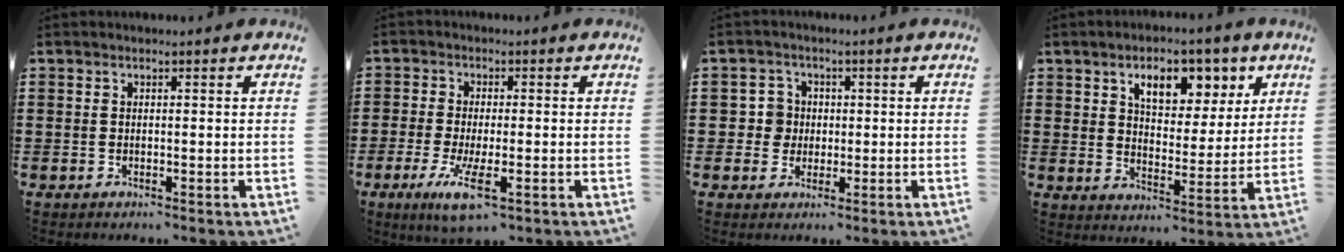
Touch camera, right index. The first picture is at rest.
{"total": 6.2, "force": [-2.7, 2.0, 5.2], "torque": [-0.117, -0.016, -0.049]}
{"total": 3.7, "force": [-0.2, 3.6, 0.7], "torque": [-0.030, 0.010, -0.006]}
{"total": 7.8, "force": [4.6, 4.4, 4.6], "torque": [-0.083, -0.003, 0.073]}